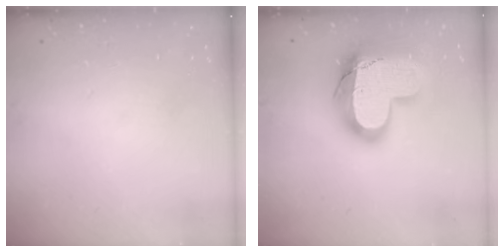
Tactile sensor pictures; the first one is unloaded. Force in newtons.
{"total": 24.2, "press": 24.2, "slide": 1.6}